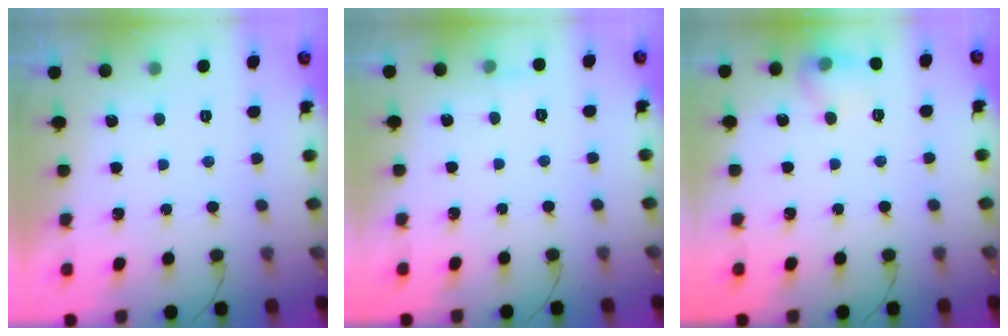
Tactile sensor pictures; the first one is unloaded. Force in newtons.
{"total": 6.3, "press": 1.7, "slide": 6.1}
{"total": 8.2, "press": 8.2, "slide": 0.8}